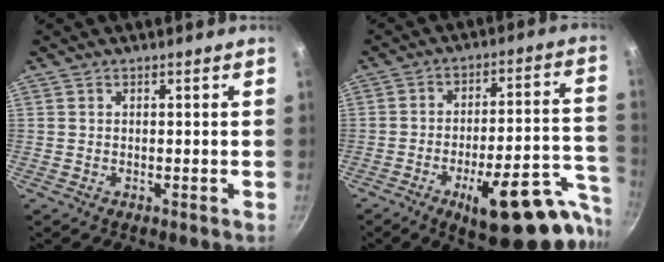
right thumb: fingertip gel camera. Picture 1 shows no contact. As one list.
[{"total": 21.4, "force": [-11.8, 6.4, 16.7], "torque": [-0.153, 0.088, -0.161]}]